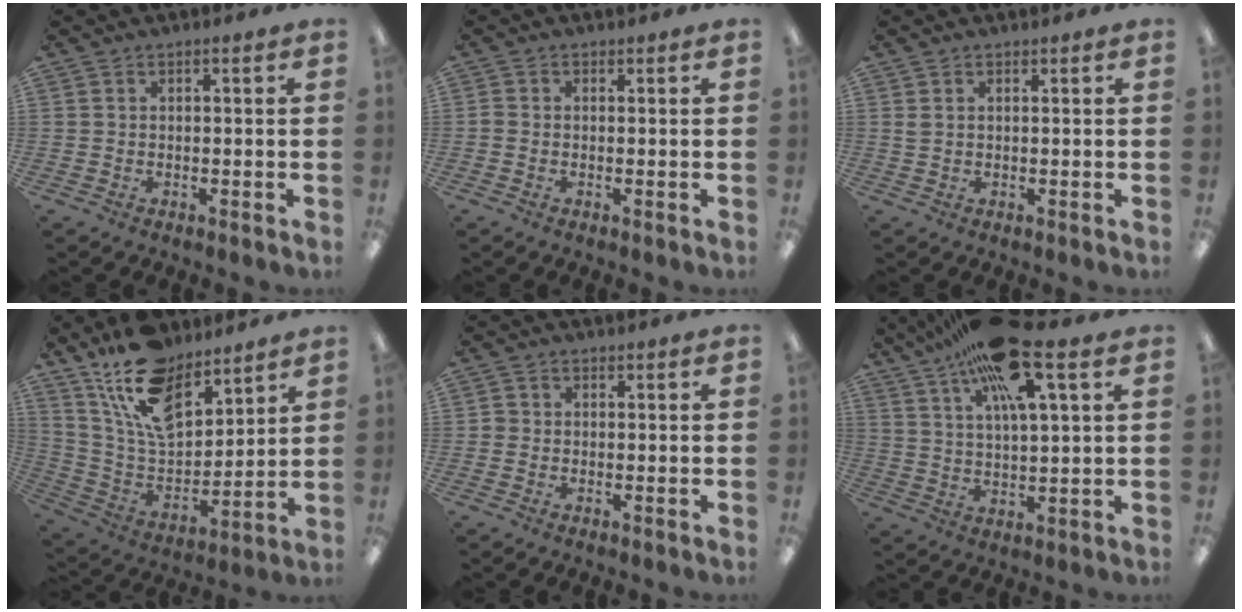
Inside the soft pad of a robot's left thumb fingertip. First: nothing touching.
{"total": 0.7, "force": [-0.2, 0.6, 0.2], "torque": [-0.003, 0.002, -0.004]}
{"total": 1.2, "force": [0.6, 0.7, 0.7], "torque": [-0.016, 0.003, 0.011]}
{"total": 17.3, "force": [12.4, 8.2, 8.9], "torque": [-0.180, -0.062, 0.229]}
{"total": 1.3, "force": [-0.2, 1.3, 0.2], "torque": [-0.003, 0.005, -0.006]}
{"total": 18.5, "force": [12.0, 4.5, 13.4], "torque": [-0.245, -0.042, 0.197]}